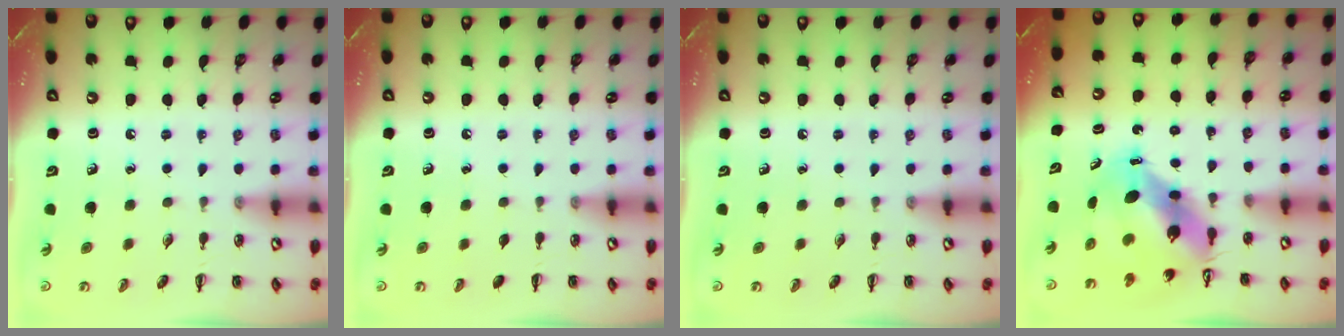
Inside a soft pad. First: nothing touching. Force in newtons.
{"total": 0.0}
{"total": 0.0}
{"total": 8.8, "press": 8.5, "slide": 2.4}